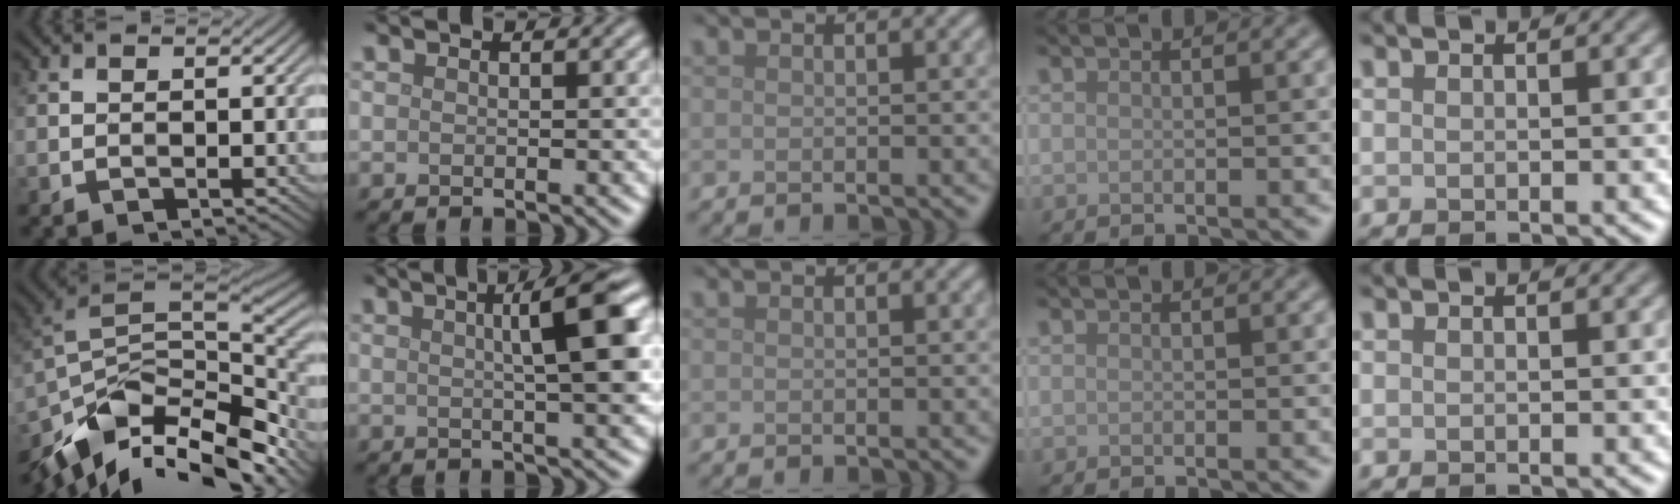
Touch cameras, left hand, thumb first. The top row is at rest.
{"thumb": {"total": 14.5, "force": [-8.2, 7.3, 9.5], "torque": [-0.208, -0.010, -0.143]}, "index": {"total": 6.1, "force": [1.4, 1.1, 5.9], "torque": [-0.067, 0.014, 0.018]}}